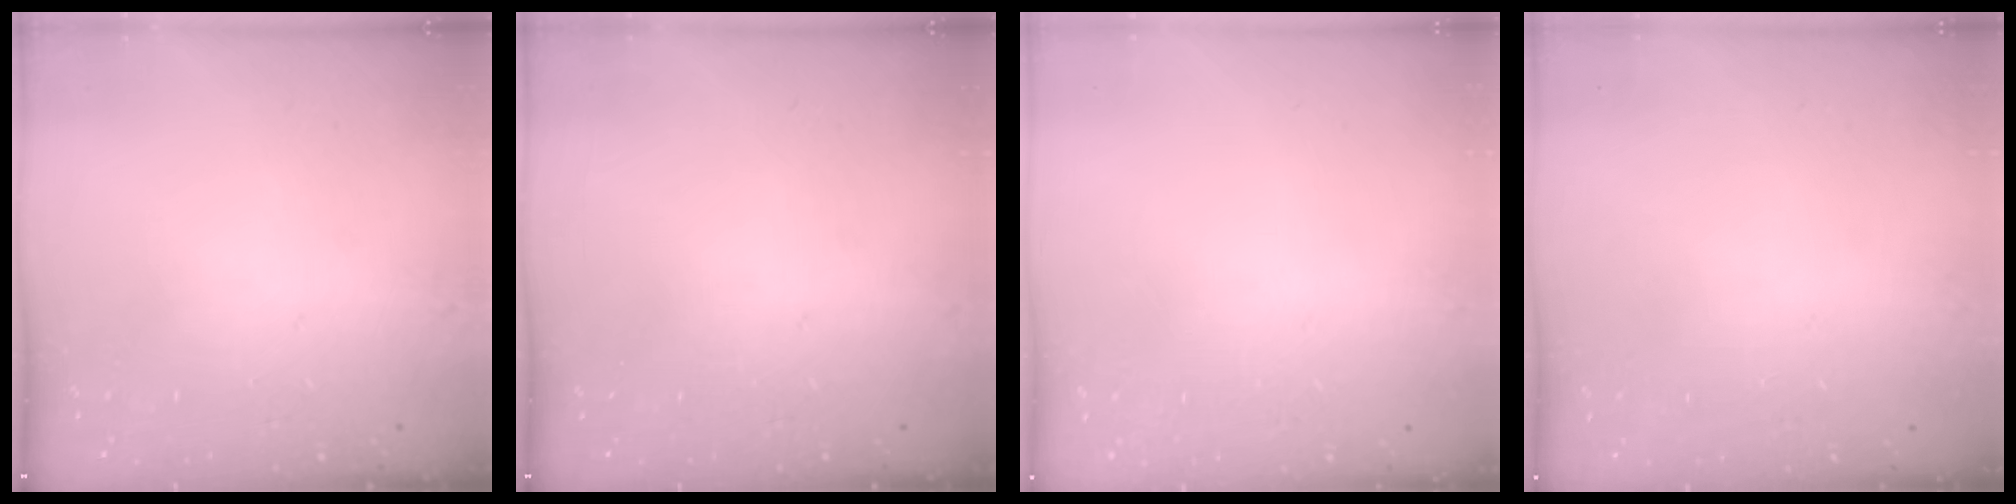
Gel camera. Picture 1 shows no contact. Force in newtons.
{"total": 0.0}
{"total": 0.0}
{"total": 0.0}